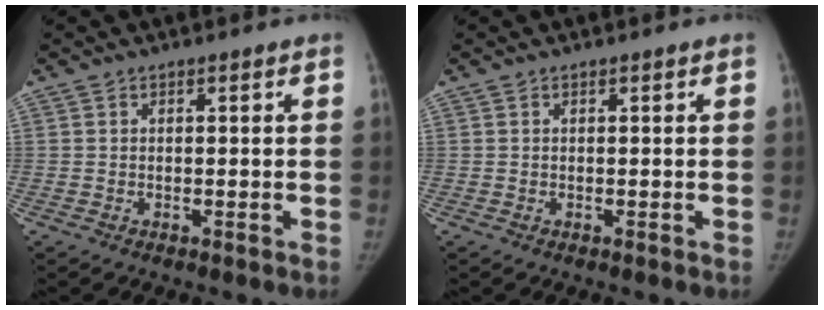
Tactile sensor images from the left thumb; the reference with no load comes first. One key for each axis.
{"total": 0.0}